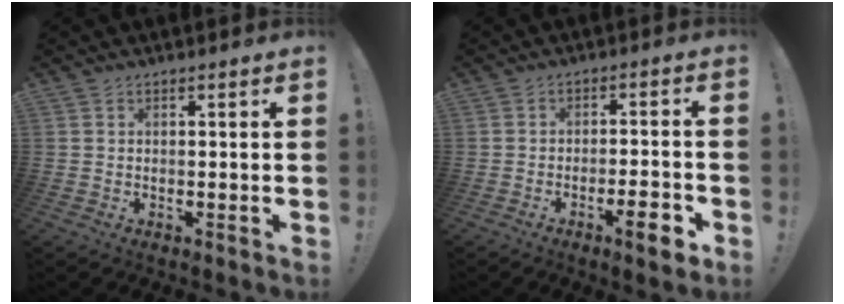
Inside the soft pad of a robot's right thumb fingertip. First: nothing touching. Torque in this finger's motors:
{"motor_torque": [1.20, 0.23, 0.76, -0.85, 0.00]}